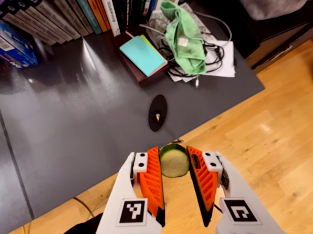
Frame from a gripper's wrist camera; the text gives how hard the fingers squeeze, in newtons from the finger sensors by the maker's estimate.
{"total": 8.8, "left": 8.6, "right": 8.9}